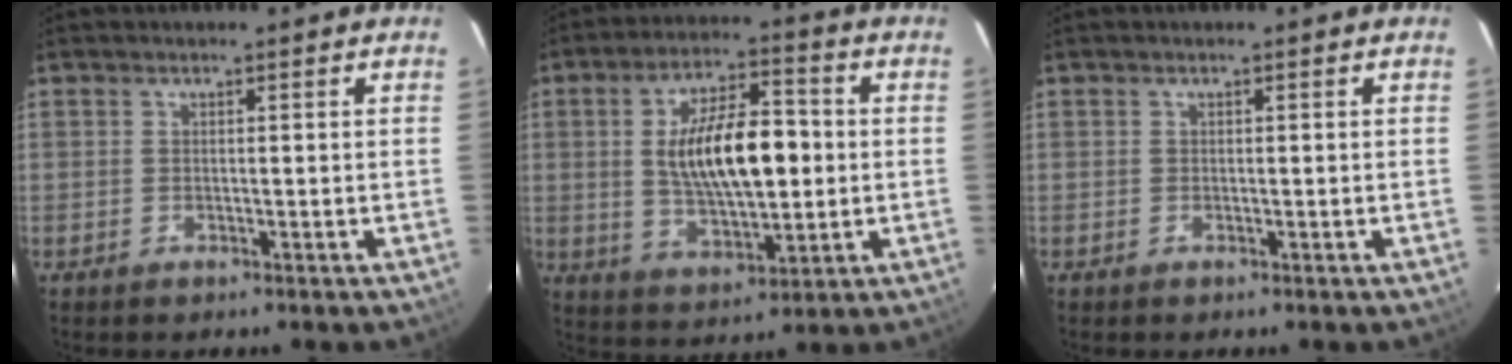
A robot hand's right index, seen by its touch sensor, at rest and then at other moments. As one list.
[{"total": 15.0, "force": [0.6, 6.3, 13.6], "torque": [-0.235, 0.011, 0.019]}, {"total": 0.0}]